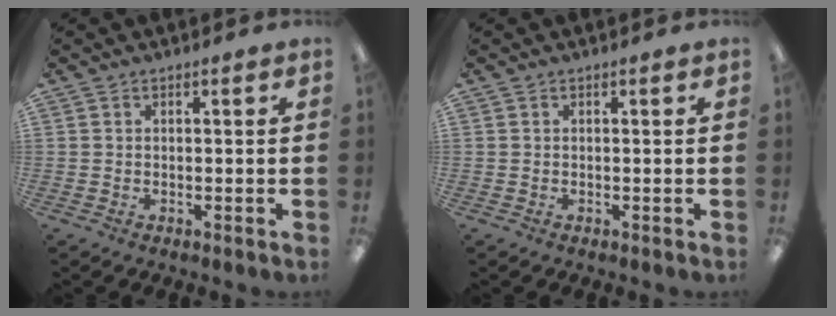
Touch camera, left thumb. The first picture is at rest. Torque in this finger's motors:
{"motor_torque": [0.00, 0.01, -0.03, -0.15, 0.00]}